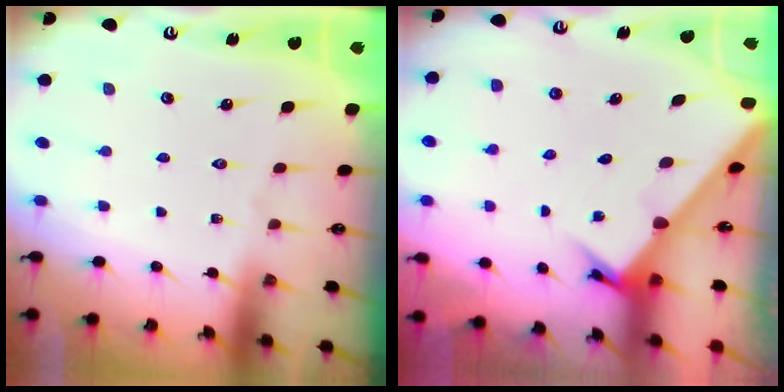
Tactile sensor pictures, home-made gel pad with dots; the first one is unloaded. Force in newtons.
{"total": 2.5, "press": 2.5, "slide": 0.3}